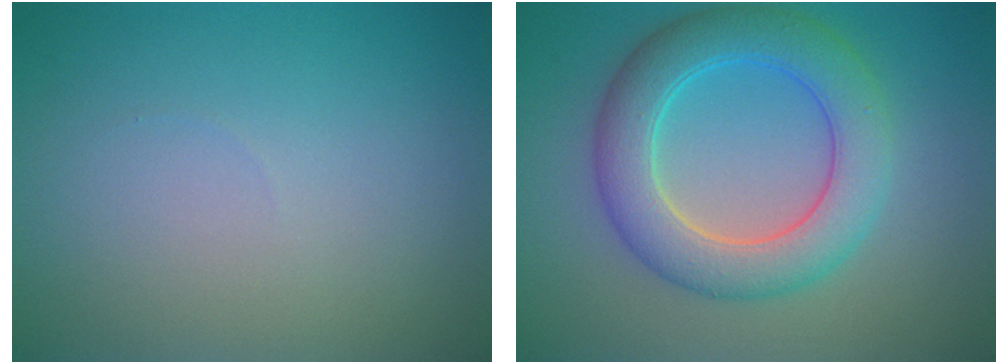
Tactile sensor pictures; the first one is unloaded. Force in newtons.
{"total": 6.6, "press": 6.6, "slide": 0.2}